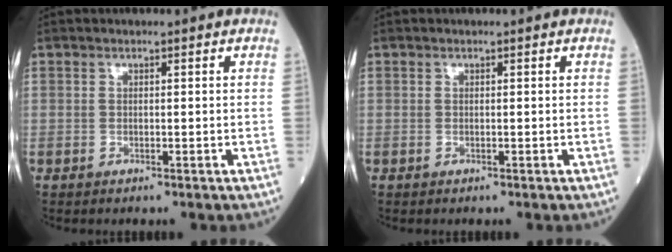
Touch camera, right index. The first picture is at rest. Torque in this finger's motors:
{"motor_torque": [0.19, -0.14, 0.03, 0.00]}